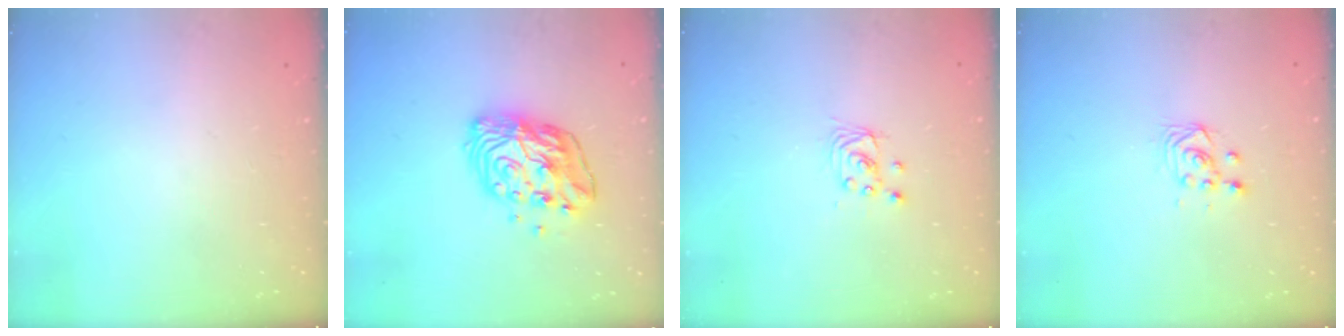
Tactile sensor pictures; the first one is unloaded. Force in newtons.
{"total": 11.4, "press": 11.3, "slide": 0.9}
{"total": 2.8, "press": 2.8, "slide": 0.2}
{"total": 3.2, "press": 2.9, "slide": 1.4}